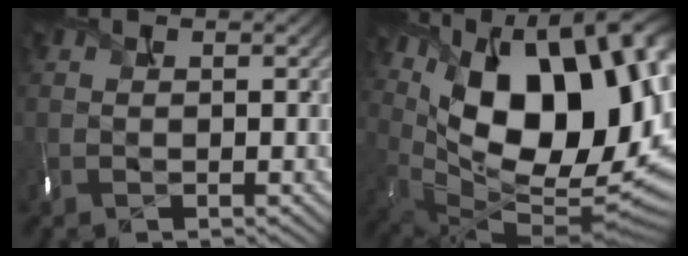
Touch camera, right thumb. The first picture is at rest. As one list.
[{"total": 21.3, "force": [5.7, 11.9, 16.7], "torque": [-0.281, 0.026, 0.125]}]